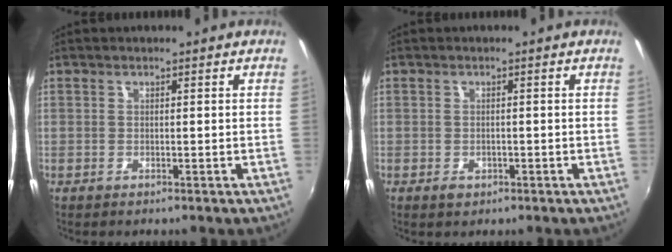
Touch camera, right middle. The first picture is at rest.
{"total": 1.9, "force": [-0.9, 1.4, 0.9], "torque": [-0.015, -0.004, -0.013]}